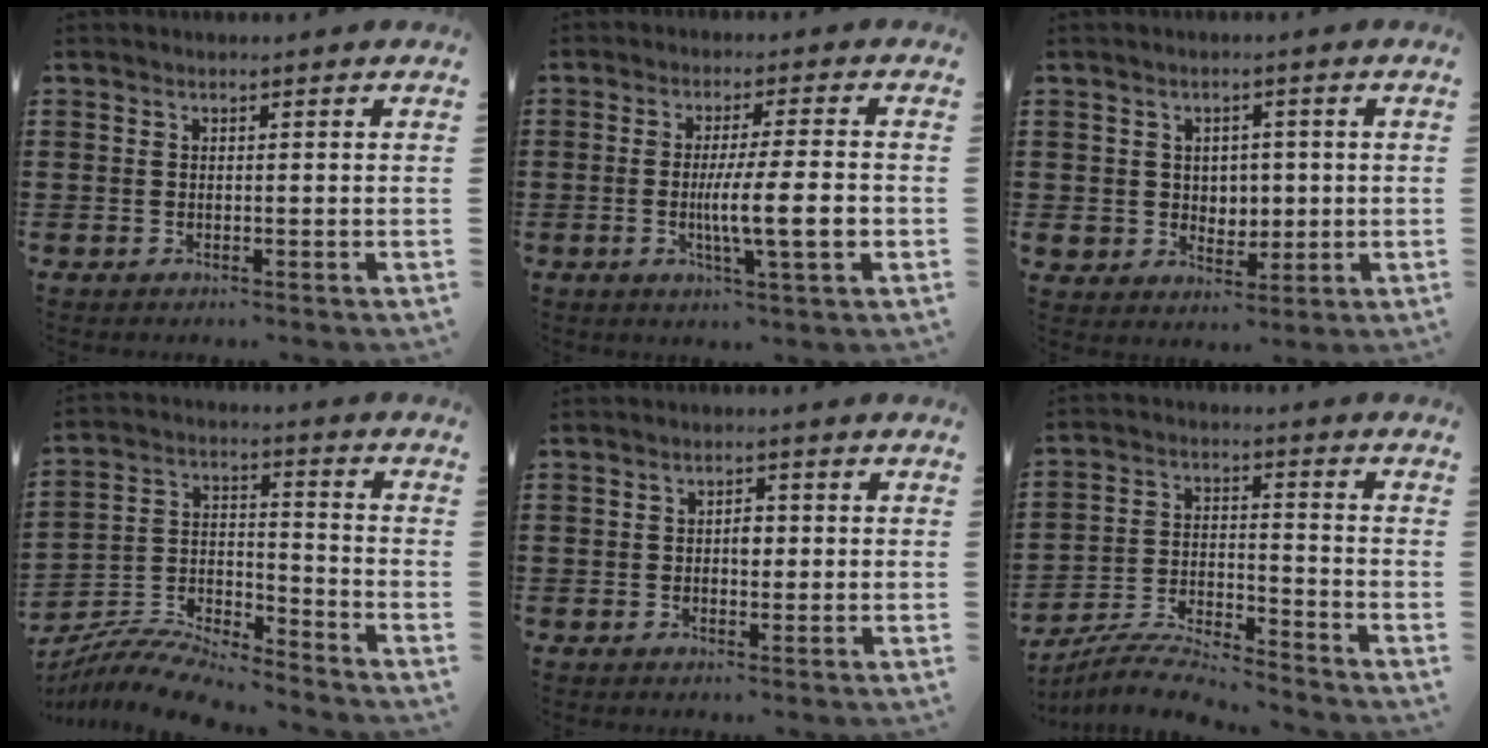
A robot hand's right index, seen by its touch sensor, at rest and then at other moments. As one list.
[{"total": 9.1, "force": [-1.6, 1.2, 8.9], "torque": [-0.145, -0.011, -0.030]}, {"total": 4.0, "force": [1.1, 3.8, 0.7], "torque": [-0.025, 0.009, 0.017]}, {"total": 7.8, "force": [-7.6, 0.7, 1.6], "torque": [-0.040, 0.002, -0.153]}, {"total": 2.4, "force": [-0.1, 1.3, 2.0], "torque": [-0.030, 0.002, -0.005]}, {"total": 6.4, "force": [-6.2, 0.1, 1.5], "torque": [-0.040, -0.003, -0.125]}]